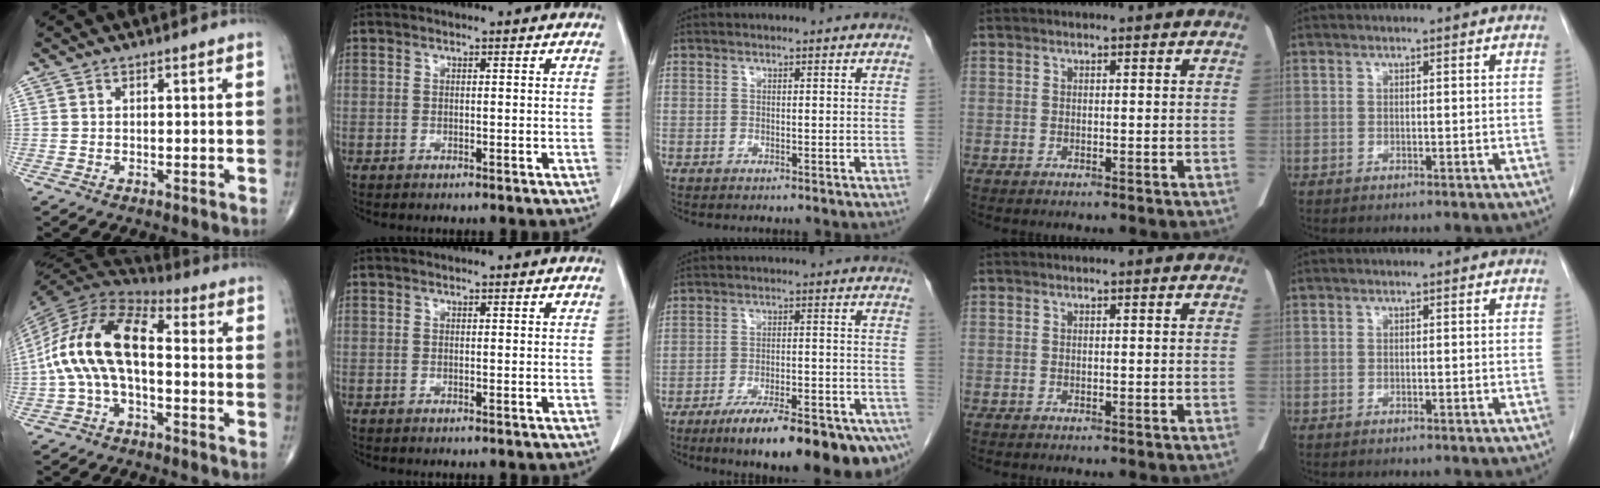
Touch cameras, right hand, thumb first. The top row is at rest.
{"thumb": {"total": 16.2, "force": [-1.1, 8.1, 14.0], "torque": [-0.267, 0.042, -0.032]}, "middle": {"total": 20.1, "force": [-13.8, 3.8, 14.2], "torque": [-0.139, 0.006, -0.196]}}